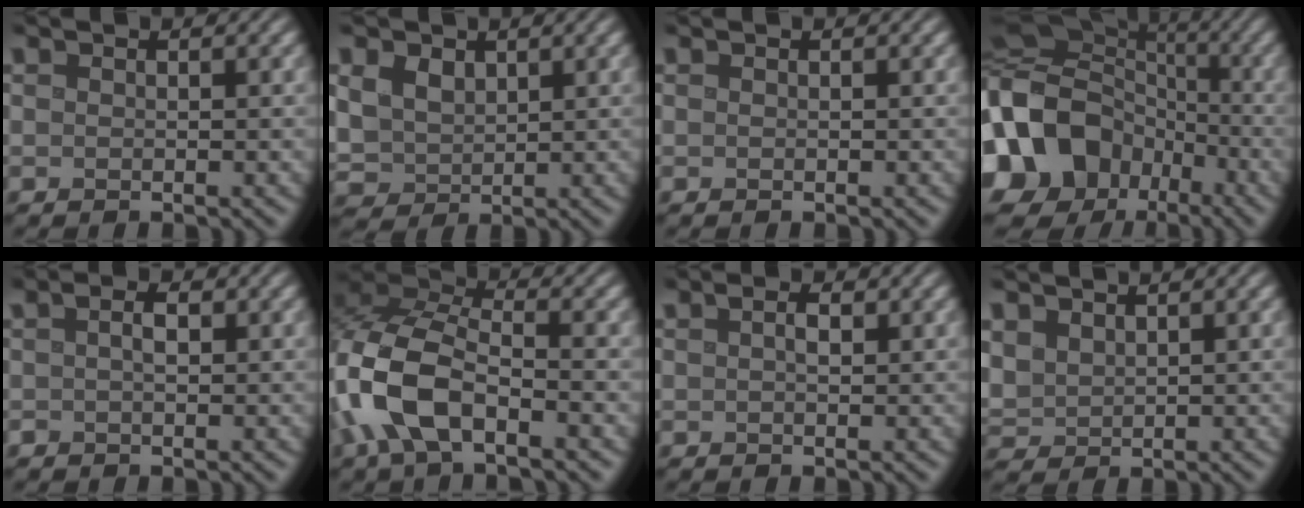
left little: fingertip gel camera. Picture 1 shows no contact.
{"total": 3.8, "force": [1.5, 3.0, 1.9], "torque": [-0.055, -0.003, 0.024]}
{"total": 0.0}
{"total": 17.5, "force": [-6.5, 14.3, 7.7], "torque": [-0.194, -0.027, -0.144]}
{"total": 1.6, "force": [0.4, 0.8, 1.3], "torque": [-0.024, 0.004, 0.004]}
{"total": 9.9, "force": [-3.3, 5.4, 7.7], "torque": [-0.184, 0.003, -0.073]}
{"total": 1.5, "force": [0.6, 0.6, 1.2], "torque": [-0.021, 0.004, 0.011]}
{"total": 2.7, "force": [1.6, 1.8, 1.2], "torque": [-0.038, 0.001, 0.036]}